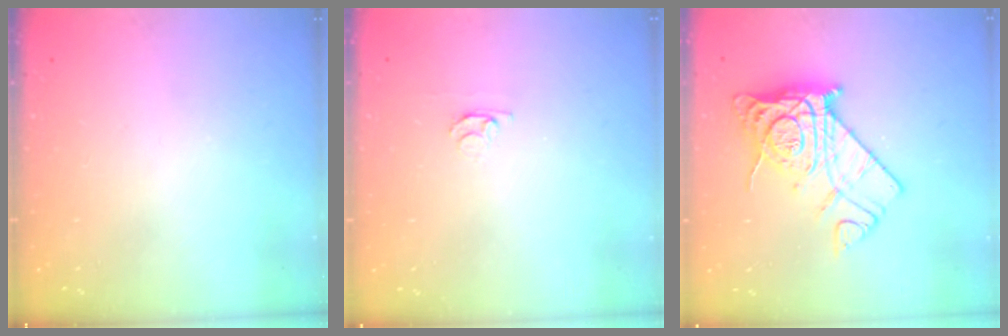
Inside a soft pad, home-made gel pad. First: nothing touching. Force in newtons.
{"total": 2.1, "press": 2.1, "slide": 0.2}
{"total": 13.4, "press": 13.3, "slide": 1.4}